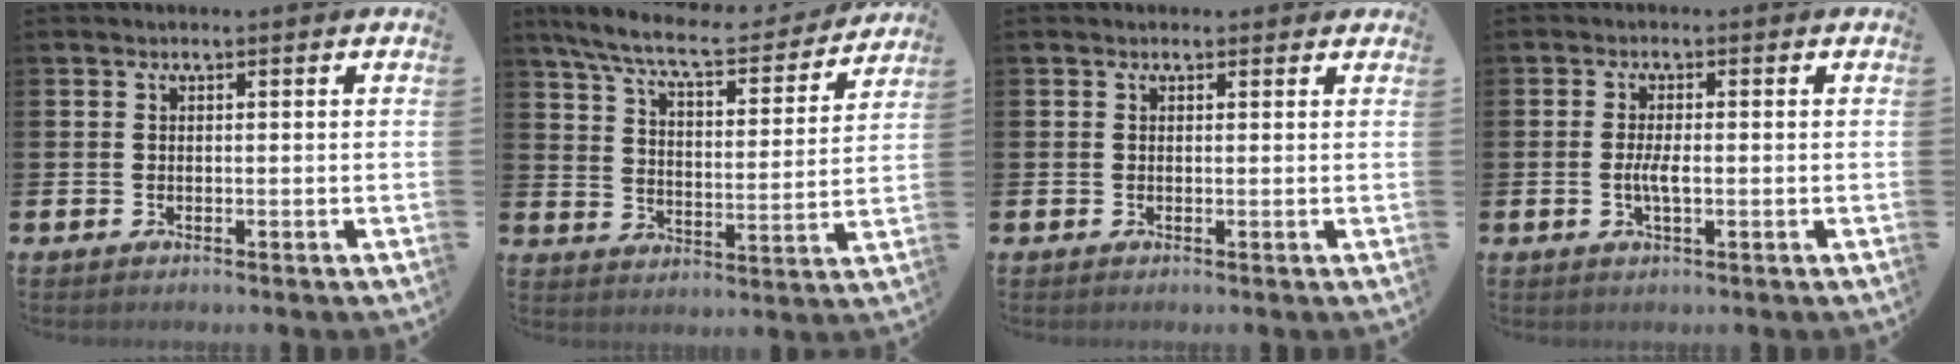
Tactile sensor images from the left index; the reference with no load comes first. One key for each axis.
{"total": 9.0, "fx": 8.0, "fy": 1.4, "fz": 3.9, "tx": -0.114, "ty": -0.046, "tz": 0.135}
{"total": 0.6, "fx": 0.4, "fy": 0.4, "fz": 0.2, "tx": 0.005, "ty": 0.003, "tz": 0.005}
{"total": 2.6, "fx": -0.4, "fy": 0.8, "fz": 2.4, "tx": -0.043, "ty": 0.000, "tz": -0.009}